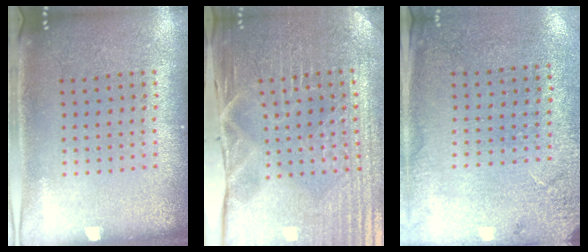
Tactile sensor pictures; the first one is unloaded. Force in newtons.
{"total": 4.0, "press": 4.0, "slide": 0.5}
{"total": 2.6, "press": 2.3, "slide": 1.2}